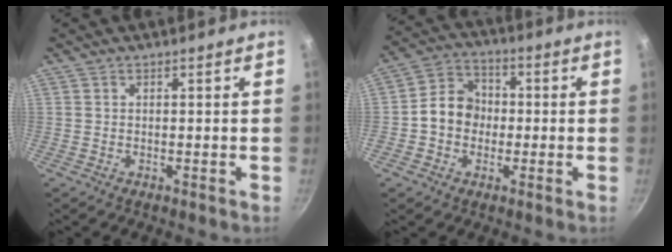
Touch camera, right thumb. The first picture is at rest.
{"total": 8.9, "force": [-0.8, 7.6, 4.6], "torque": [-0.044, 0.025, -0.031]}